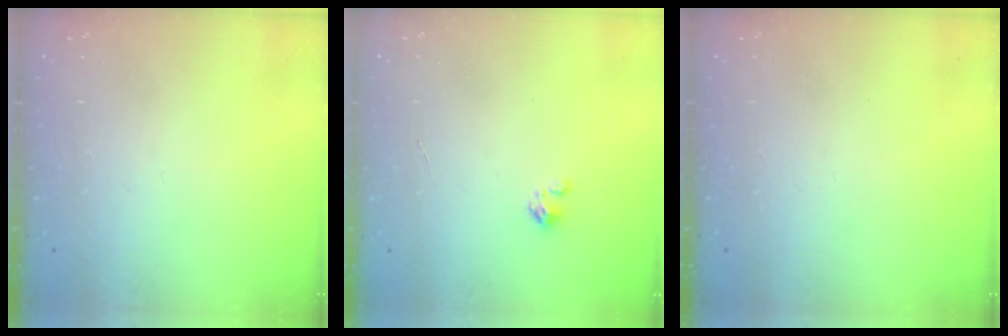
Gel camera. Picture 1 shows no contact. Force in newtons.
{"total": 0.0}
{"total": 0.0}